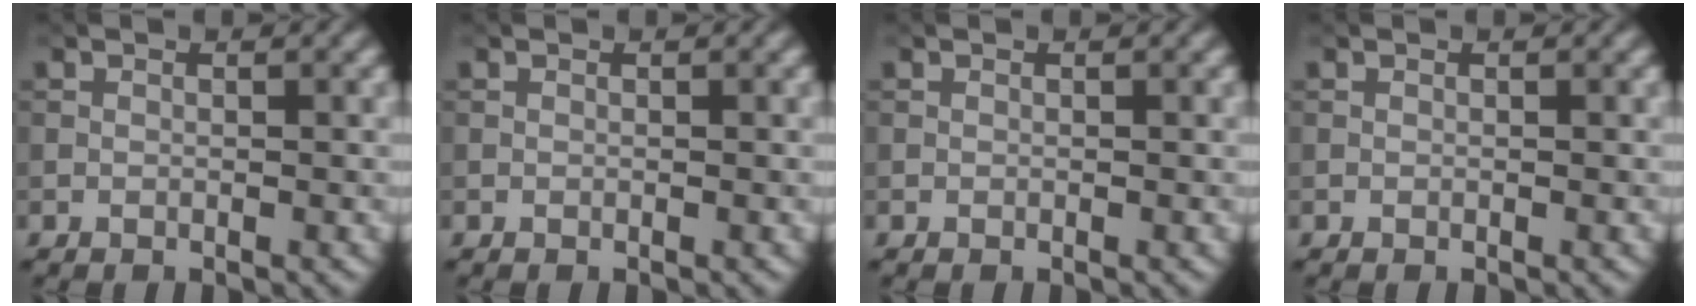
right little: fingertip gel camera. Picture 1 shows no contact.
{"total": 0.0}
{"total": 0.0}
{"total": 0.0}